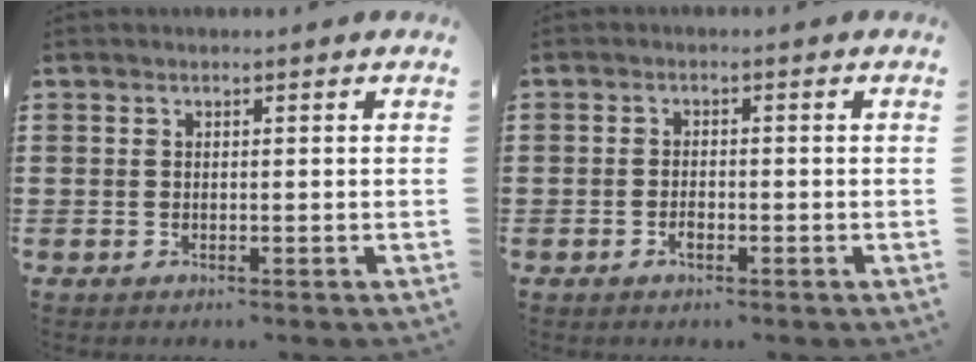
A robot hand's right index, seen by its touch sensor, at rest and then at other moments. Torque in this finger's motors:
{"motor_torque": [1.07, 1.07, 0.00, 0.00]}